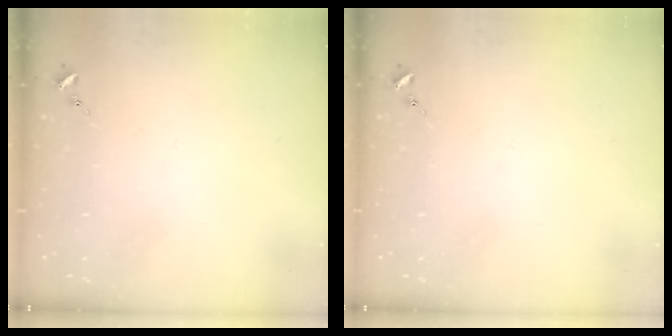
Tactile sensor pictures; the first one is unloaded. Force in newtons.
{"total": 0.0}